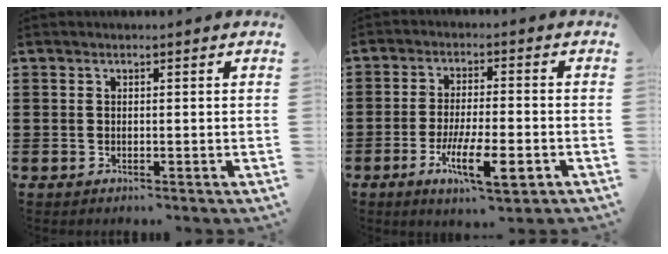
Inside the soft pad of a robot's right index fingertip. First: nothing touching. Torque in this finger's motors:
{"motor_torque": [2.14, 0.00, 0.98, 0.21]}